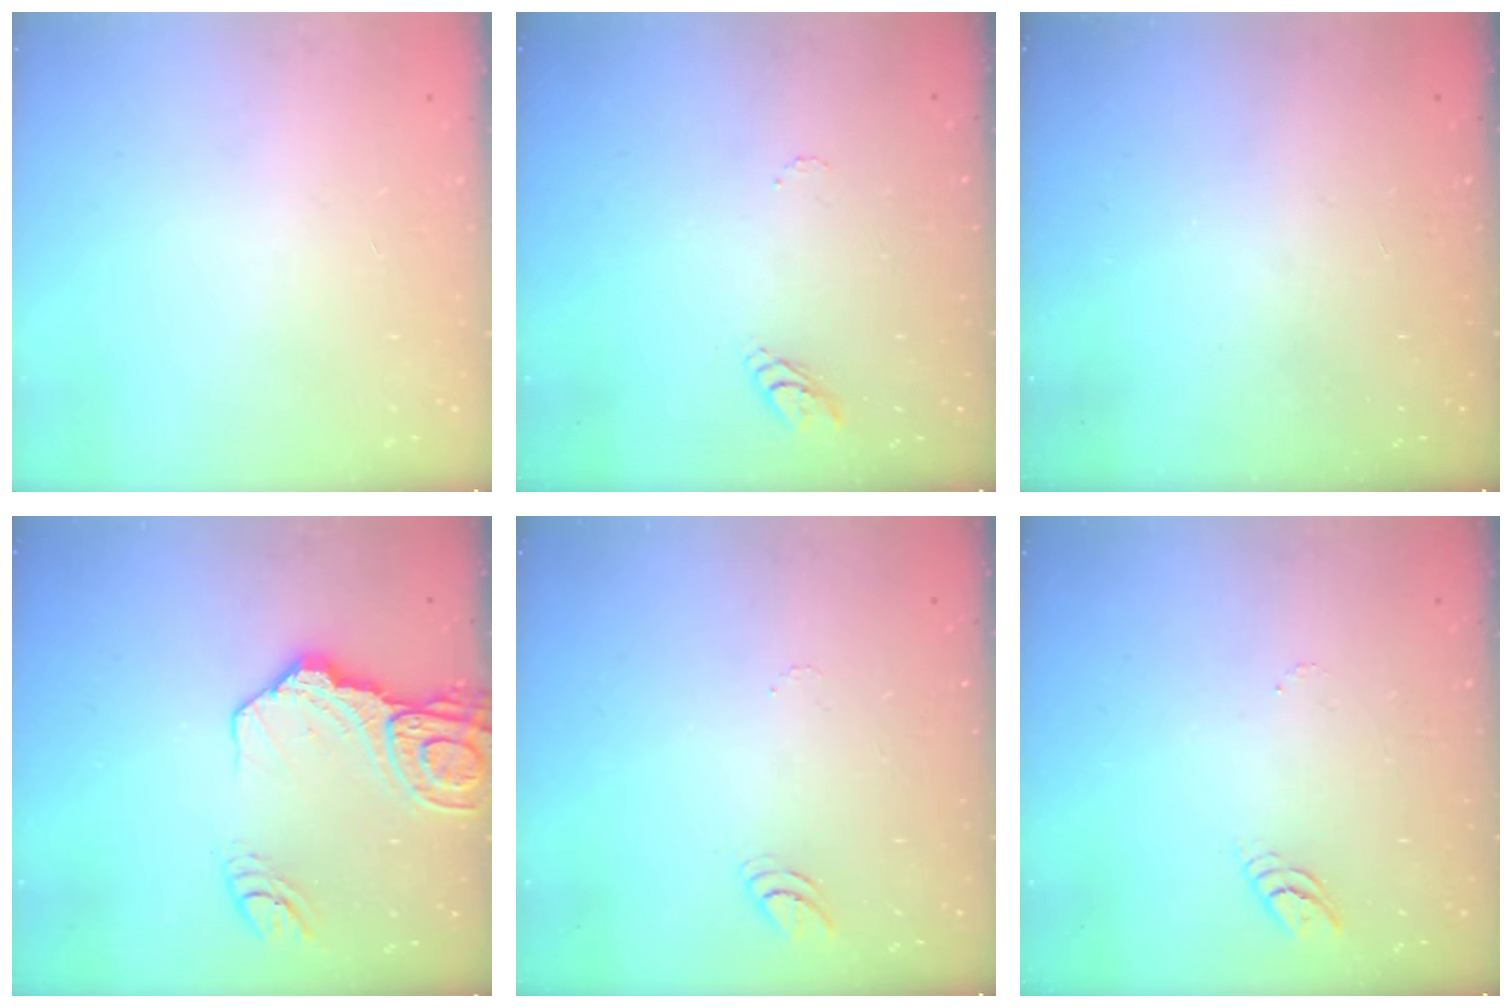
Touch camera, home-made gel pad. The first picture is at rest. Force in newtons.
{"total": 6.6, "press": 6.6, "slide": 0.5}
{"total": 0.0}
{"total": 16.0, "press": 15.9, "slide": 1.8}
{"total": 3.3, "press": 3.3, "slide": 0.3}
{"total": 3.1, "press": 3.1, "slide": 0.4}